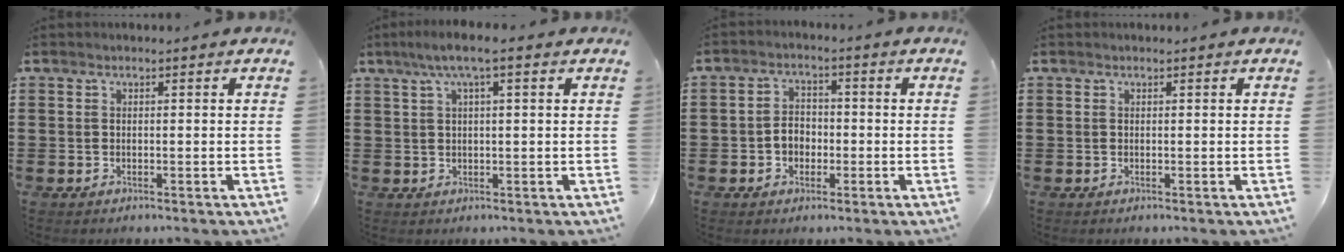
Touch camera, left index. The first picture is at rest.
{"total": 3.9, "force": [1.6, 0.3, 3.5], "torque": [-0.069, 0.004, 0.026]}
{"total": 3.3, "force": [-1.1, 2.6, 1.9], "torque": [-0.041, 0.006, -0.022]}
{"total": 0.0}